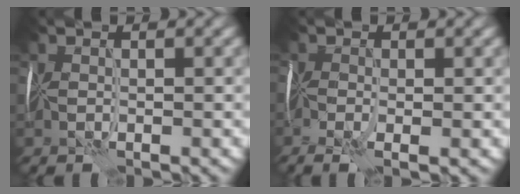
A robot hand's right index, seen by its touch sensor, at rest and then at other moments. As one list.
[{"total": 3.9, "force": [-1.6, 1.7, 3.1], "torque": [-0.062, -0.003, -0.014]}]